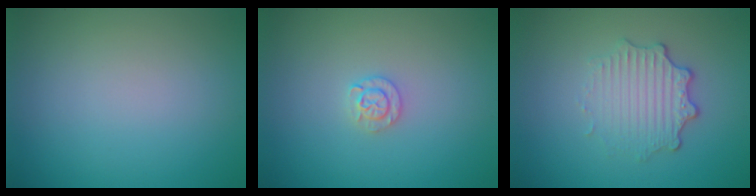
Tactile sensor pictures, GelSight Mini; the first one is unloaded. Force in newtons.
{"total": 1.5, "press": 1.5, "slide": 0.1}
{"total": 3.4, "press": 2.7, "slide": 2.0}